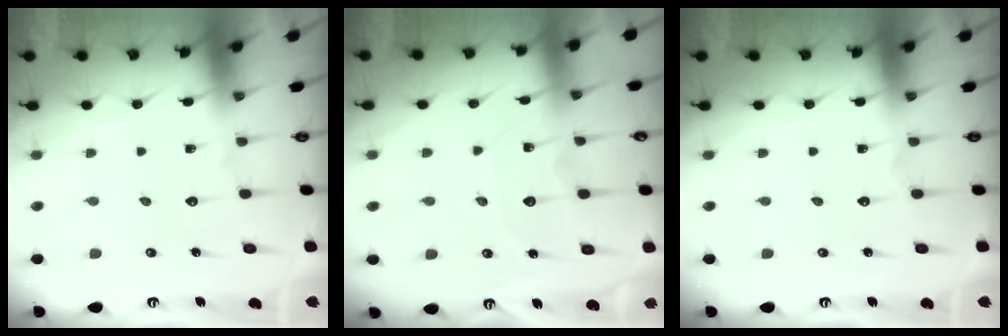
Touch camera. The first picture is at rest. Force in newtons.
{"total": 6.6, "press": 6.6, "slide": 0.7}
{"total": 0.0}